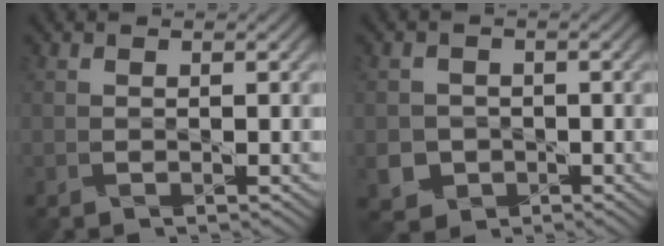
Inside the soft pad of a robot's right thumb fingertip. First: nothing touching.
{"total": 4.0, "force": [-1.3, 3.7, 0.8], "torque": [-0.022, -0.007, -0.035]}